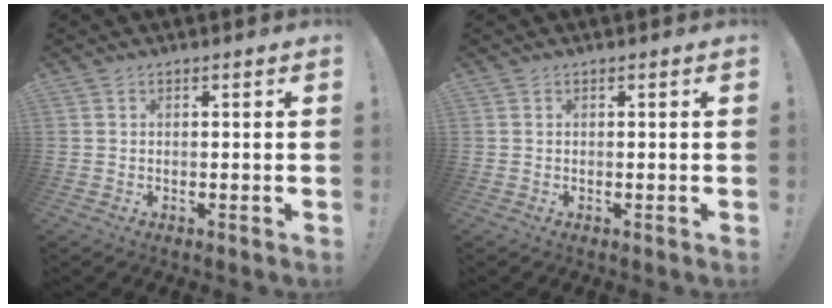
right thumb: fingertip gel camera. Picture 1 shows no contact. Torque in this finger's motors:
{"motor_torque": [0.00, 0.00, 0.00, 0.00, 0.00]}